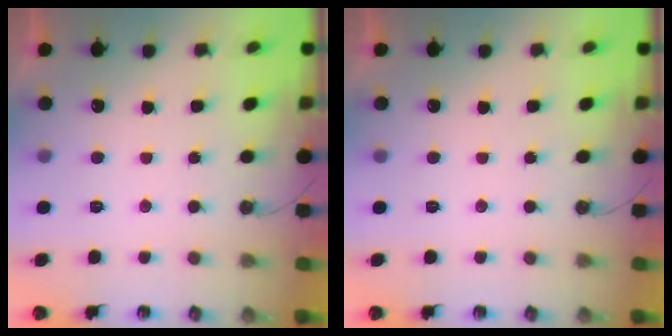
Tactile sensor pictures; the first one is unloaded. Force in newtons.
{"total": 0.0}